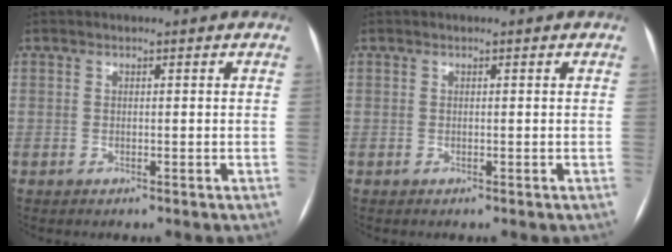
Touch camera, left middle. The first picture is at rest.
{"total": 0.0}